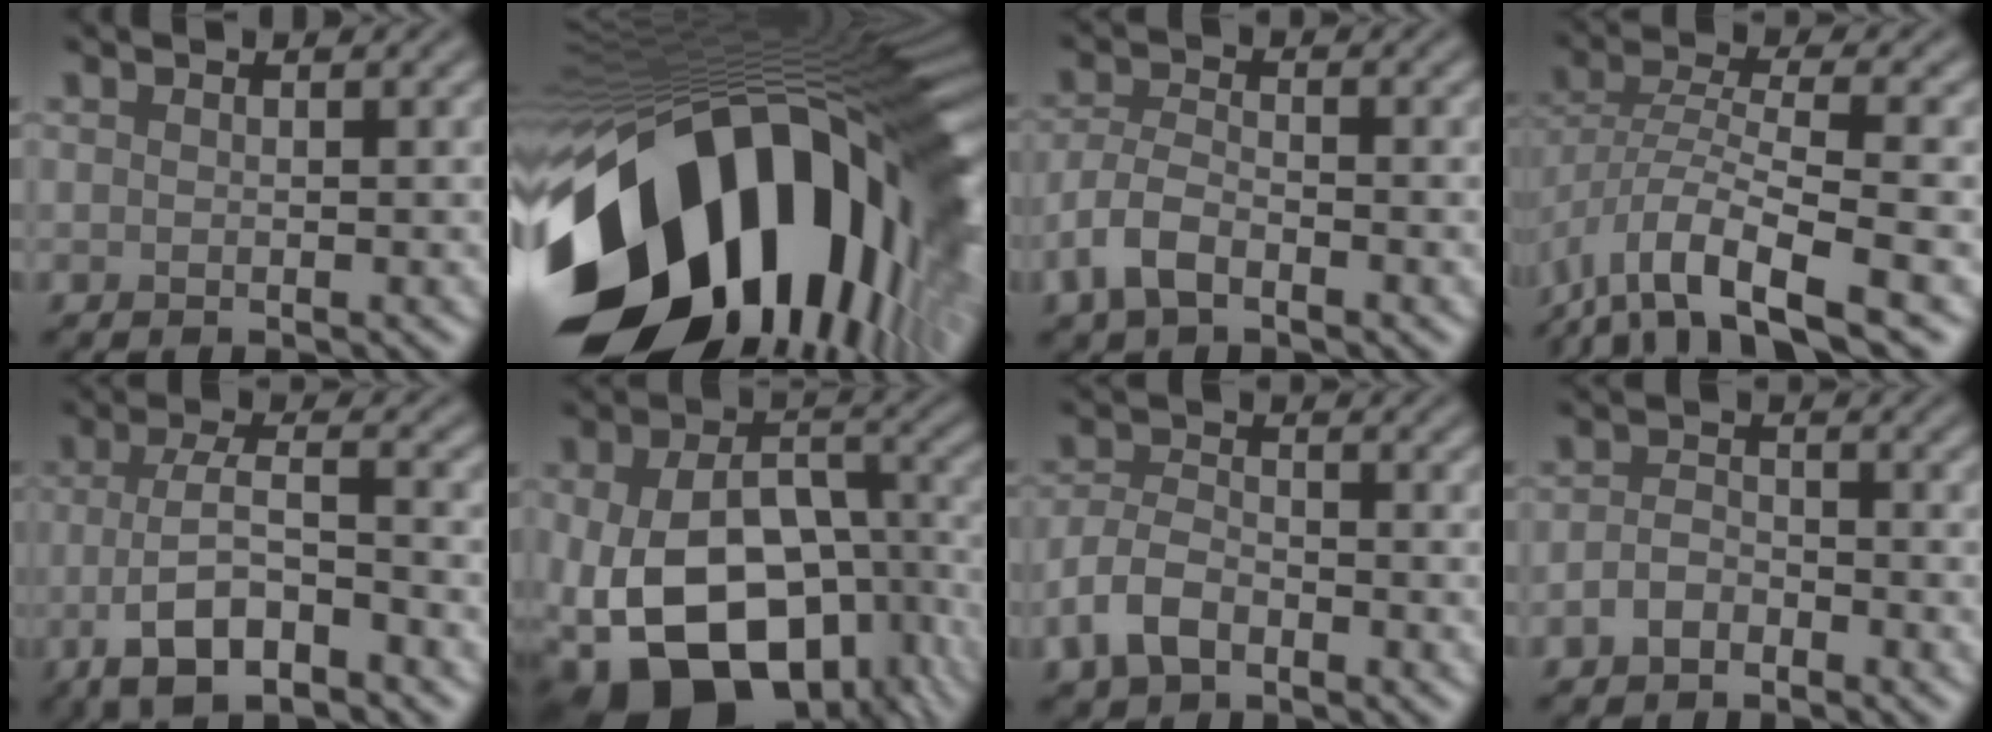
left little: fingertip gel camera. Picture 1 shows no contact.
{"total": 21.3, "force": [-6.1, 13.0, 15.7], "torque": [-0.295, -0.055, -0.097]}
{"total": 3.5, "force": [-2.0, 1.7, 2.3], "torque": [-0.047, 0.002, -0.049]}
{"total": 8.7, "force": [-5.1, 3.0, 6.4], "torque": [-0.120, -0.004, -0.103]}
{"total": 6.1, "force": [-2.5, 2.1, 5.2], "torque": [-0.096, -0.002, -0.051]}
{"total": 17.3, "force": [-6.2, 11.4, 11.4], "torque": [-0.208, -0.036, -0.075]}
{"total": 3.8, "force": [-2.1, 2.2, 2.3], "torque": [-0.046, 0.001, -0.051]}
{"total": 2.0, "force": [-1.2, 1.2, 1.1], "torque": [-0.022, 0.004, -0.029]}